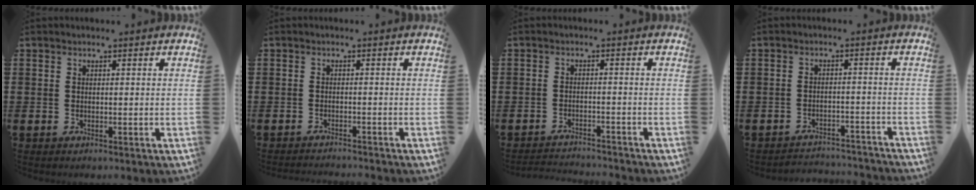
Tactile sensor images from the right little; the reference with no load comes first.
{"total": 1.1, "force": [-1.1, -0.2, -0.1], "torque": [0.000, 0.002, -0.022]}
{"total": 2.2, "force": [-2.2, -0.1, -0.1], "torque": [-0.003, 0.003, -0.048]}
{"total": 2.6, "force": [-2.6, 0.1, -0.1], "torque": [-0.004, 0.003, -0.057]}